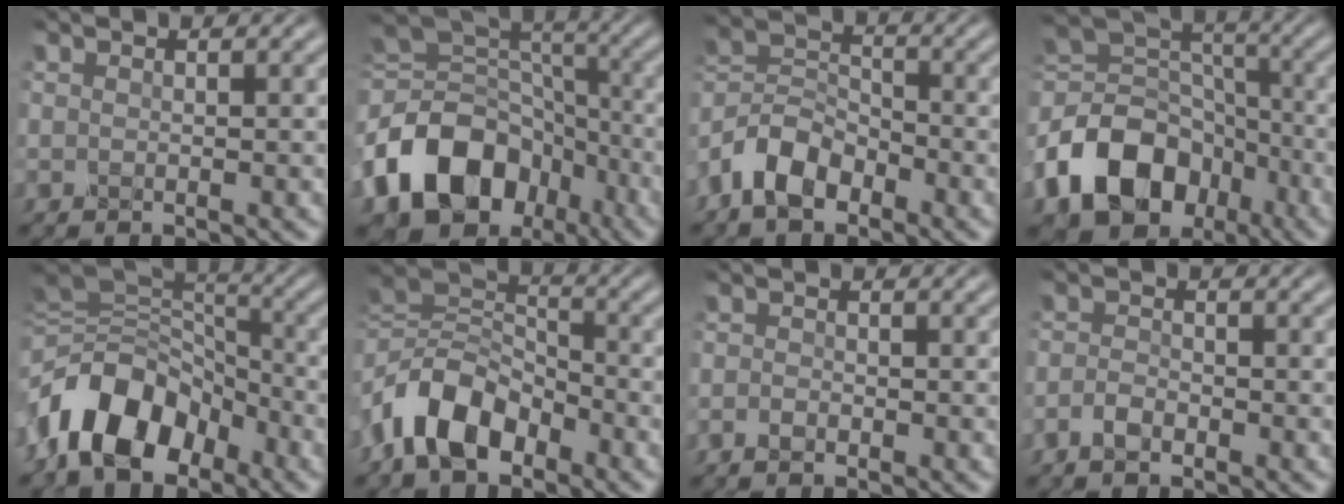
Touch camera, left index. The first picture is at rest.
{"total": 13.1, "force": [-5.7, 9.5, 7.0], "torque": [-0.149, 0.003, -0.107]}
{"total": 5.7, "force": [-3.6, 3.2, 2.9], "torque": [-0.057, 0.005, -0.082]}
{"total": 11.8, "force": [-5.4, 8.5, 6.2], "torque": [-0.130, 0.005, -0.114]}
{"total": 10.2, "force": [-4.9, 6.5, 6.1], "torque": [-0.099, 0.008, -0.103]}
{"total": 7.6, "force": [-4.1, 4.5, 4.7], "torque": [-0.085, 0.010, -0.092]}
{"total": 1.1, "force": [-0.7, 0.6, 0.6], "torque": [-0.012, 0.000, -0.016]}
{"total": 1.8, "force": [-1.2, 0.8, 1.1], "torque": [-0.024, 0.001, -0.029]}